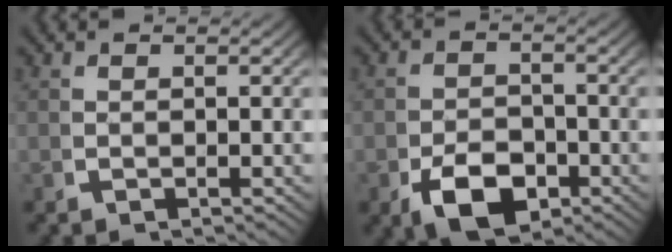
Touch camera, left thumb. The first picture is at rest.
{"total": 5.8, "force": [-2.3, 3.8, 3.8], "torque": [-0.068, -0.024, -0.032]}